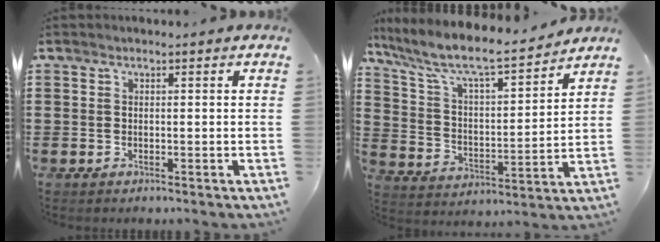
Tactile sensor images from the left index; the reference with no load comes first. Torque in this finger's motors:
{"motor_torque": [1.46, -0.68, 0.62, 0.21]}